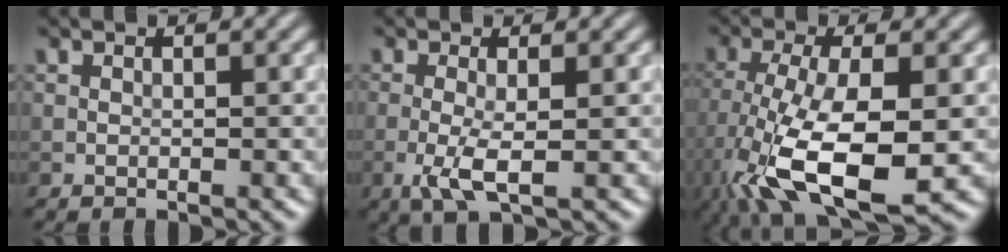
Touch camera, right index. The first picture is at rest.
{"total": 3.1, "force": [-0.8, 0.6, 2.9], "torque": [-0.066, -0.005, -0.021]}
{"total": 11.5, "force": [-4.5, 4.2, 9.8], "torque": [-0.204, -0.017, -0.081]}